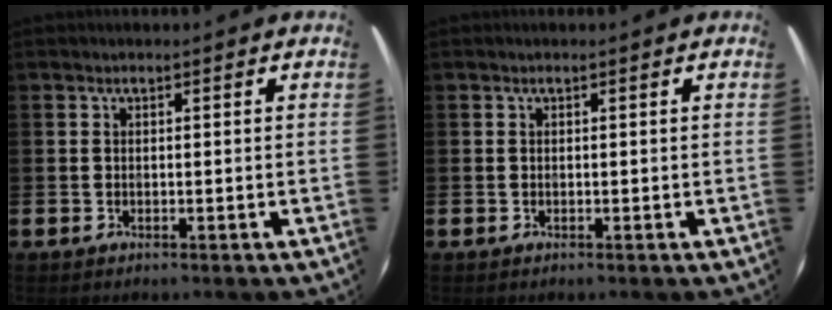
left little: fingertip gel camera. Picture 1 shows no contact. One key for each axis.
{"total": 0.0}